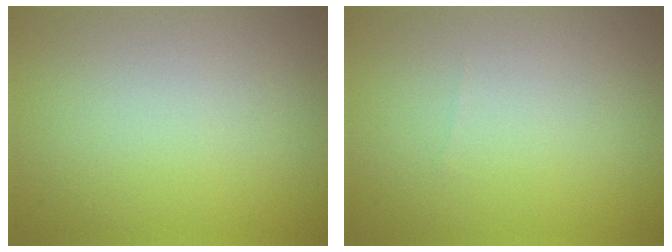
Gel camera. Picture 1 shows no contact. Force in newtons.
{"total": 0.0}